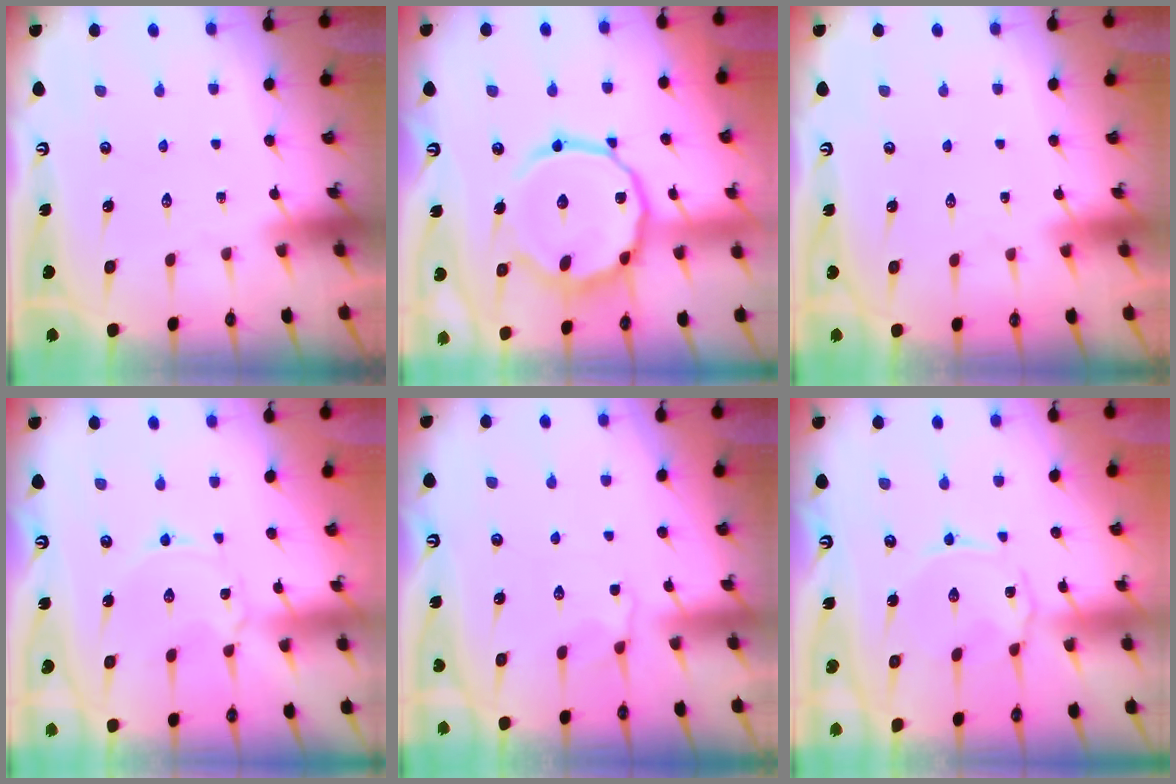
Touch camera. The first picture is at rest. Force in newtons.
{"total": 17.1, "press": 17.0, "slide": 1.3}
{"total": 1.6, "press": 1.6, "slide": 0.1}
{"total": 1.3, "press": 1.3, "slide": 0.1}
{"total": 3.4, "press": 3.0, "slide": 1.6}
{"total": 1.4, "press": 1.3, "slide": 0.5}